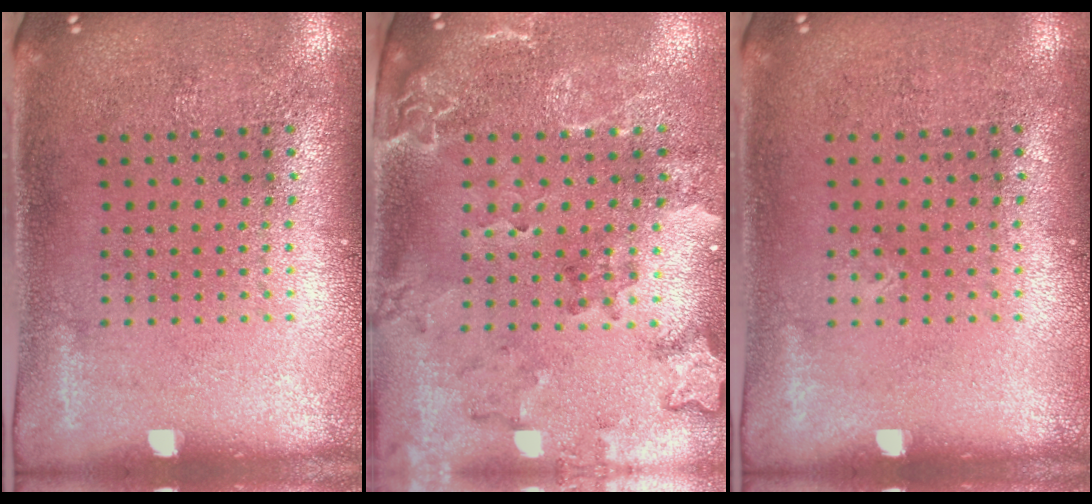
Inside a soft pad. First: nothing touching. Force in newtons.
{"total": 2.2, "press": 1.9, "slide": 1.1}
{"total": 0.0}